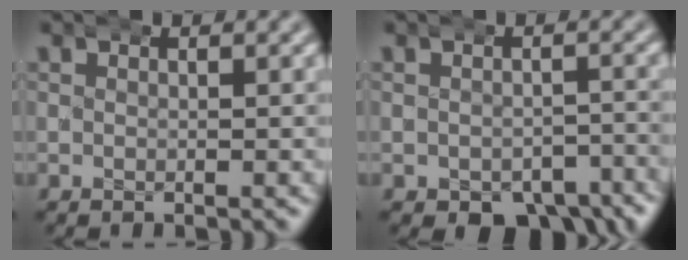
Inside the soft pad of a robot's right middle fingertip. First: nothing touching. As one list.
[{"total": 6.5, "force": [-4.8, 3.2, 3.0], "torque": [-0.029, -0.017, -0.067]}]